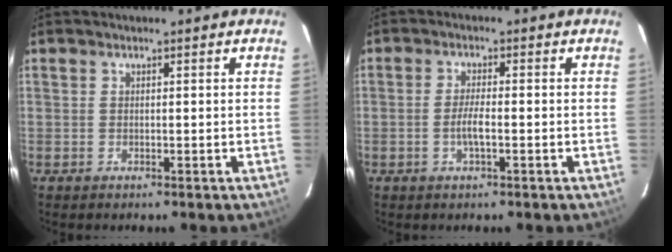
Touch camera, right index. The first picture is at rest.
{"total": 3.0, "force": [-1.0, 0.4, 2.8], "torque": [-0.055, -0.003, -0.019]}